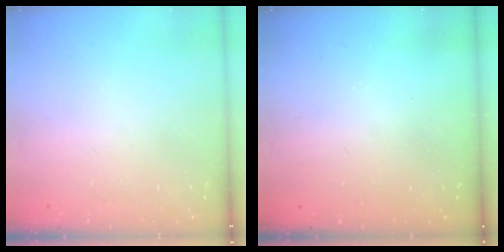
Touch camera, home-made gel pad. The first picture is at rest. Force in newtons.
{"total": 3.2, "press": 3.2, "slide": 0.1}